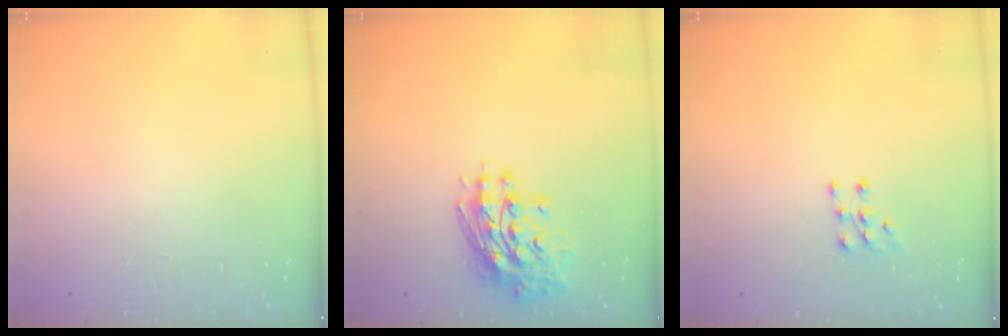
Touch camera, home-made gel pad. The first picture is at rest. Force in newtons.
{"total": 11.8, "press": 11.7, "slide": 1.3}
{"total": 6.6, "press": 6.6, "slide": 0.8}